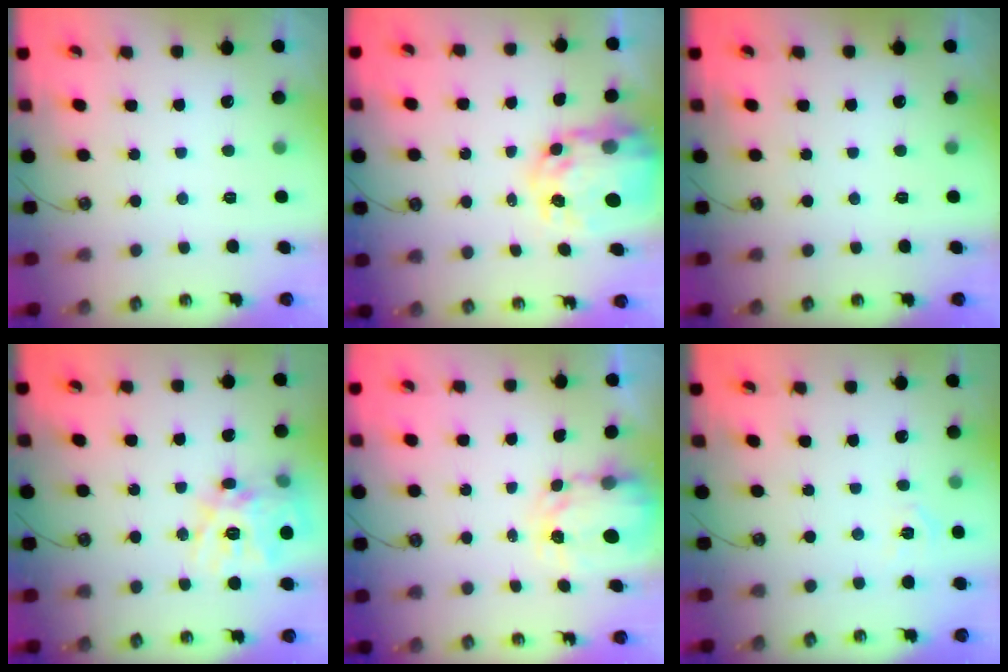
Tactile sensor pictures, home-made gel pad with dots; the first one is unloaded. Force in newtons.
{"total": 10.0, "press": 10.0, "slide": 0.7}
{"total": 0.0}
{"total": 17.9, "press": 17.8, "slide": 2.3}
{"total": 3.7, "press": 3.7, "slide": 0.3}
{"total": 2.9, "press": 2.9, "slide": 0.4}